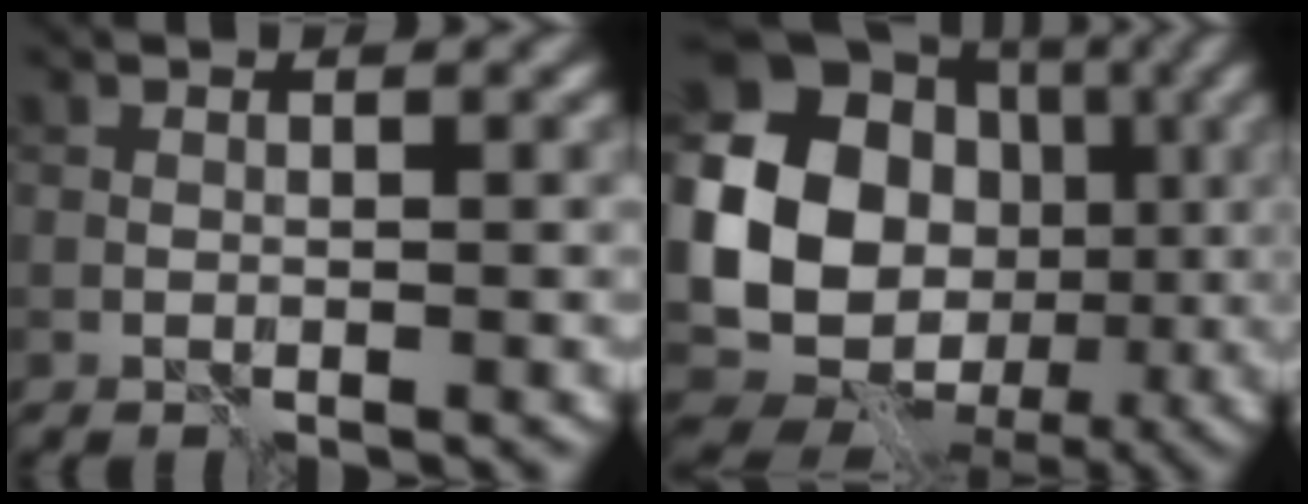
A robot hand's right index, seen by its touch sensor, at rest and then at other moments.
{"total": 18.8, "force": [0.3, 16.5, 8.9], "torque": [-0.169, 0.000, -0.015]}